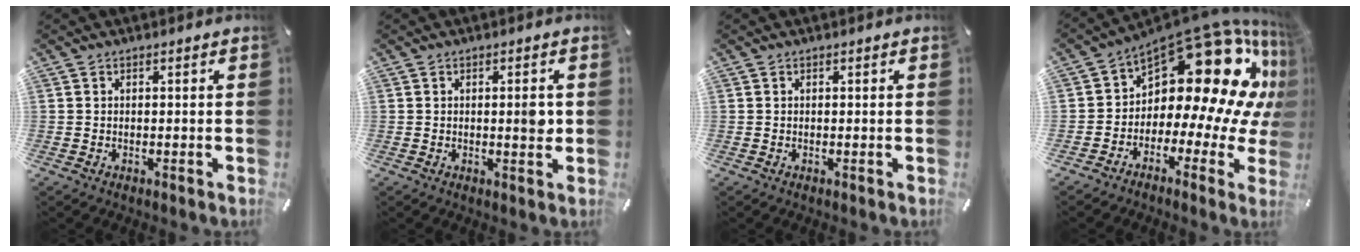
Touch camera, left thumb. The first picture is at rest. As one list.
[{"total": 3.5, "force": [0.3, 1.2, 3.2], "torque": [-0.038, -0.007, -0.002]}, {"total": 0.0}, {"total": 20.8, "force": [9.4, 11.0, 15.0], "torque": [-0.215, -0.089, 0.160]}]